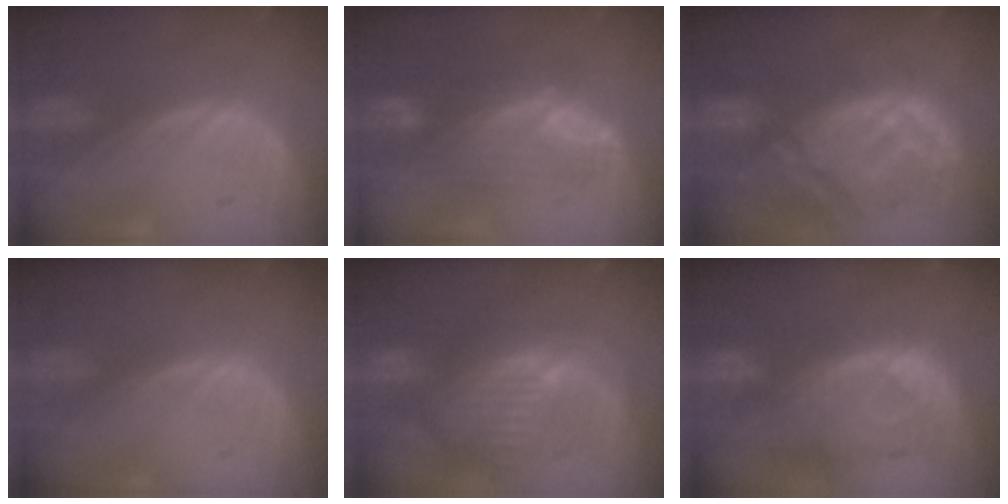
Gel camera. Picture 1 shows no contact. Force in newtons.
{"total": 7.3, "press": 7.2, "slide": 1.4}
{"total": 12.6, "press": 11.1, "slide": 5.9}
{"total": 0.0}
{"total": 11.0, "press": 9.6, "slide": 5.4}
{"total": 10.7, "press": 9.7, "slide": 4.7}